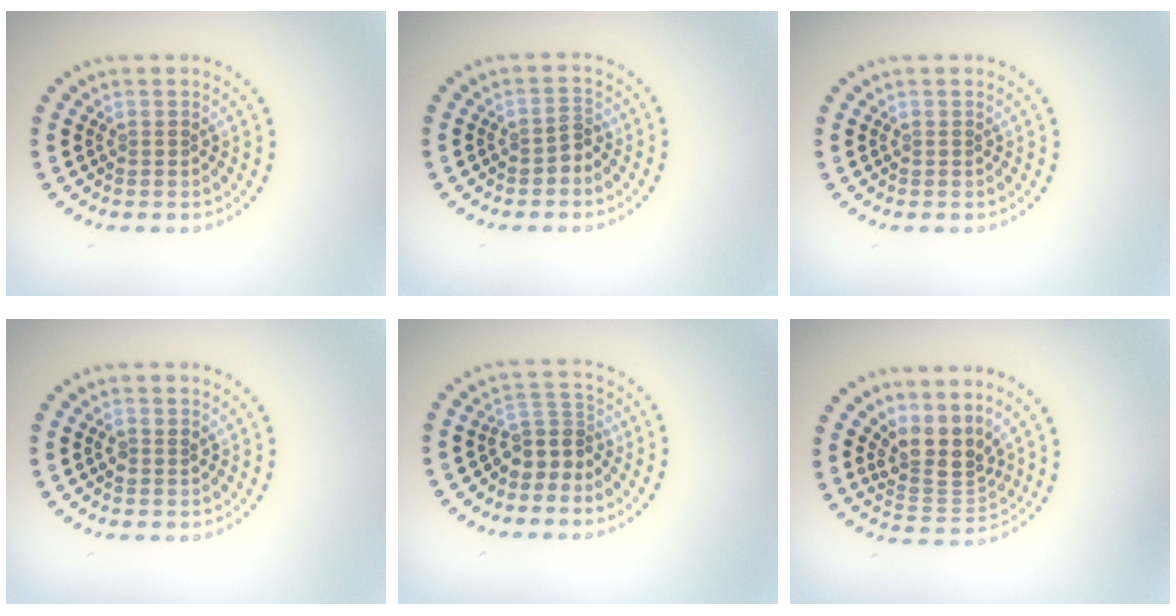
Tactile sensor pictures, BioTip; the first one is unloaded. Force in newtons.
{"total": 1.4, "press": 1.2, "slide": 0.6}
{"total": 0.0}
{"total": 1.0, "press": 0.9, "slide": 0.3}
{"total": 2.8, "press": 2.0, "slide": 2.0}
{"total": 3.8, "press": 2.9, "slide": 2.4}